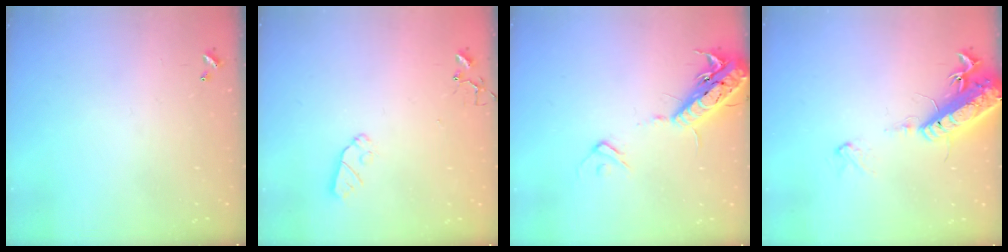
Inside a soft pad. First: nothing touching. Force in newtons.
{"total": 6.6, "press": 6.6, "slide": 0.2}
{"total": 17.1, "press": 16.7, "slide": 3.7}
{"total": 17.9, "press": 17.5, "slide": 3.9}